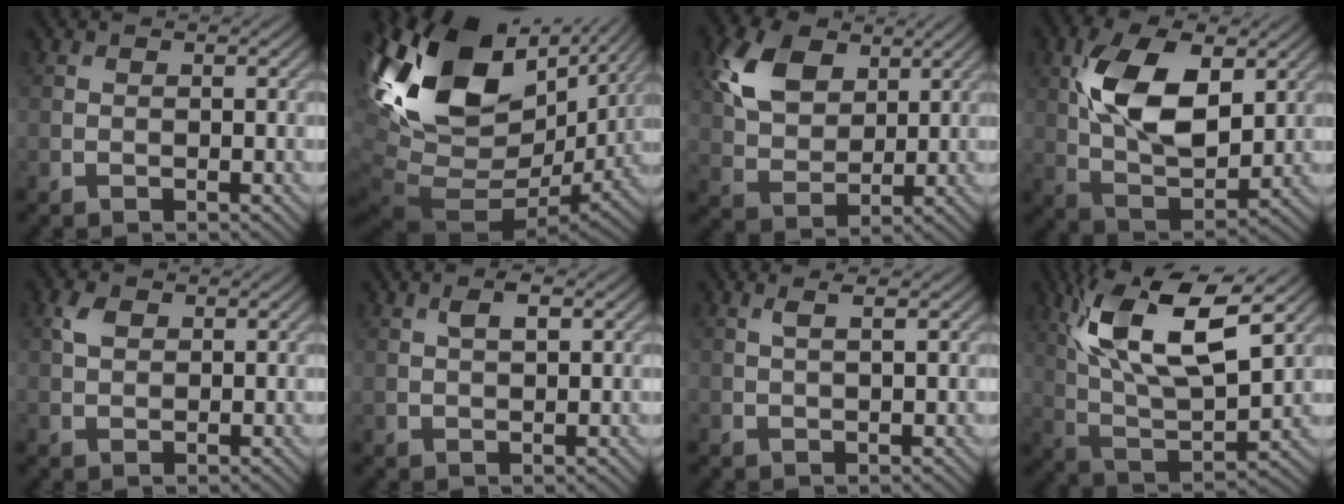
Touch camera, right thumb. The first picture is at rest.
{"total": 19.3, "force": [5.5, 12.8, 13.4], "torque": [-0.297, -0.025, 0.133]}
{"total": 8.9, "force": [3.9, 5.6, 5.6], "torque": [-0.143, 0.008, 0.072]}
{"total": 11.9, "force": [3.4, 6.3, 9.6], "torque": [-0.199, 0.005, 0.061]}
{"total": 2.2, "force": [0.9, 1.4, 1.4], "torque": [-0.038, 0.006, 0.018]}
{"total": 2.5, "force": [1.1, 0.9, 2.1], "torque": [-0.044, 0.004, 0.021]}
{"total": 1.9, "force": [0.8, 0.2, 1.7], "torque": [-0.030, 0.004, 0.016]}
{"total": 16.2, "force": [7.1, 6.0, 13.3], "torque": [-0.293, 0.010, 0.134]}